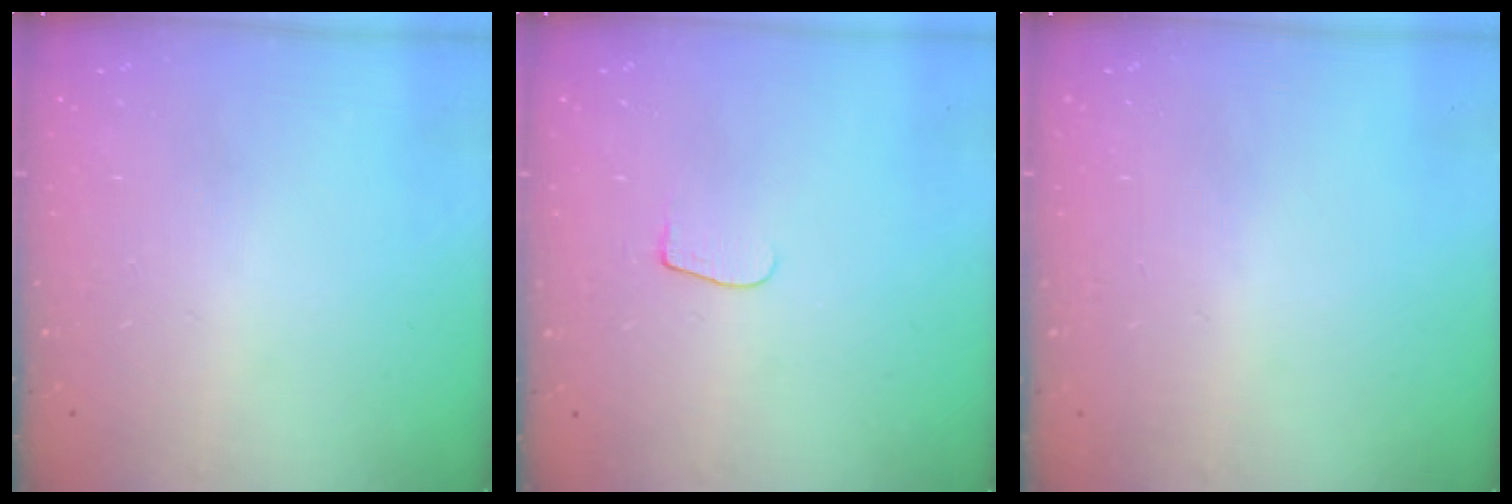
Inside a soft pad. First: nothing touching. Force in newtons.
{"total": 3.8, "press": 3.8, "slide": 0.5}
{"total": 0.6, "press": 0.6, "slide": 0.2}